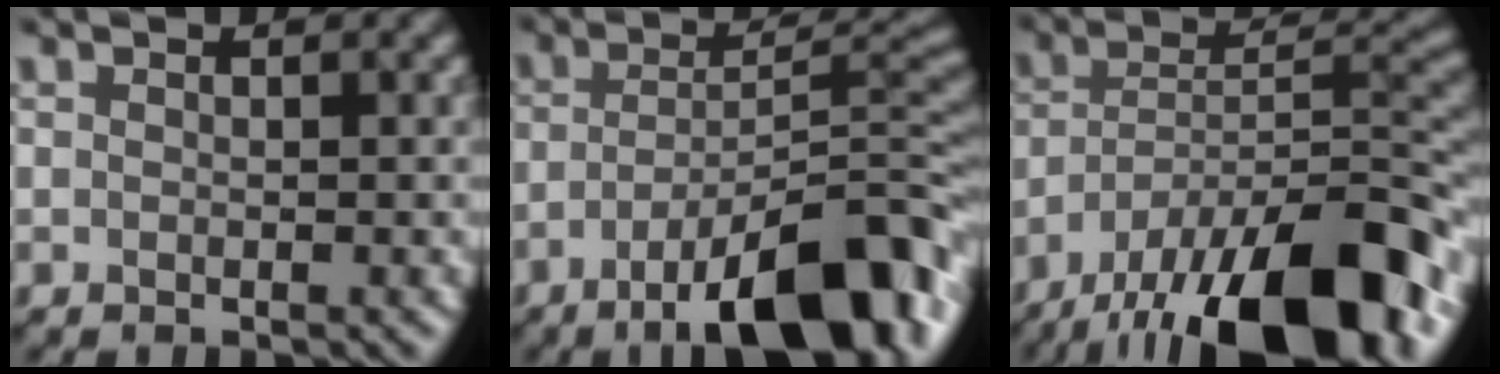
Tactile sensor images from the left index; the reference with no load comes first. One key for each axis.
{"total": 13.2, "fx": -7.2, "fy": 3.8, "fz": 10.3, "tx": -0.156, "ty": -0.003, "tz": -0.118}
{"total": 17.0, "fx": -12.0, "fy": 5.2, "fz": 10.9, "tx": -0.197, "ty": -0.008, "tz": -0.197}